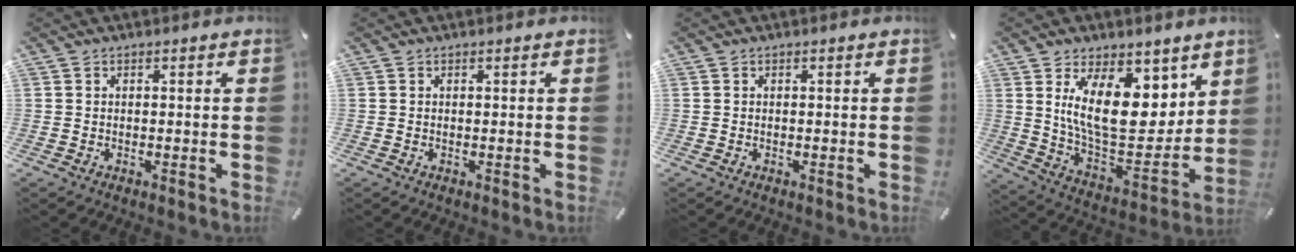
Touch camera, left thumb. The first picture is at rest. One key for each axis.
{"total": 0.0}
{"total": 0.0}
{"total": 17.5, "fx": 7.1, "fy": 10.0, "fz": 12.5, "tx": -0.208, "ty": -0.057, "tz": 0.129}